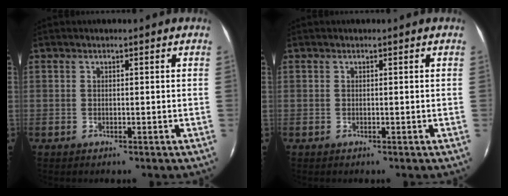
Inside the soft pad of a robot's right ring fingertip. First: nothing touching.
{"total": 0.0}